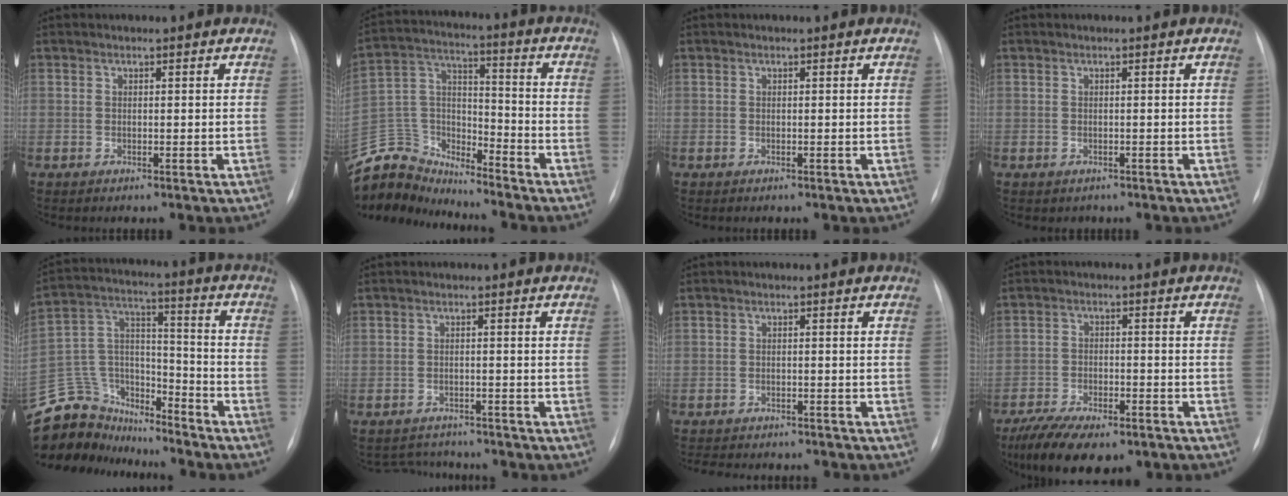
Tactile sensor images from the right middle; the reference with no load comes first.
{"total": 13.9, "force": [-13.4, 3.3, 0.3], "torque": [-0.014, 0.061, -0.255]}
{"total": 0.0}
{"total": 0.9, "force": [-0.5, 0.7, 0.0], "torque": [-0.004, 0.002, -0.005]}
{"total": 17.5, "force": [-15.9, 7.0, 2.6], "torque": [-0.063, 0.072, -0.268]}
{"total": 4.1, "force": [-4.0, 1.0, -0.4], "torque": [0.002, 0.006, -0.059]}
{"total": 10.3, "force": [-9.1, 3.2, 3.5], "torque": [-0.063, -0.001, -0.111]}
{"total": 12.3, "force": [-9.1, 4.7, 6.9], "torque": [-0.118, -0.009, -0.139]}